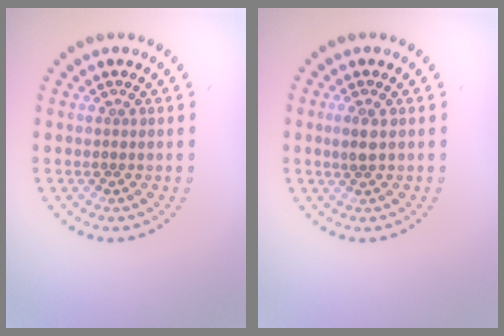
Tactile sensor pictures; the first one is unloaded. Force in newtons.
{"total": 1.4, "press": 1.3, "slide": 0.6}